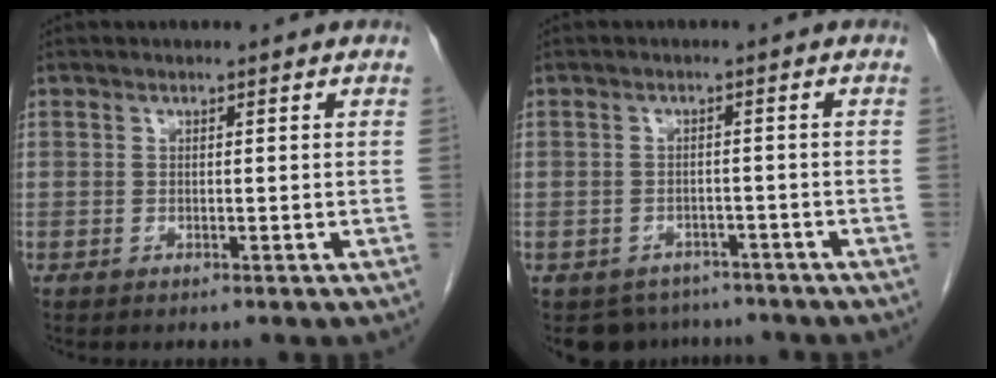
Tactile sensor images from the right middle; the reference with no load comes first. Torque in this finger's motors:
{"motor_torque": [-0.21, -0.59, -0.04, -0.01]}